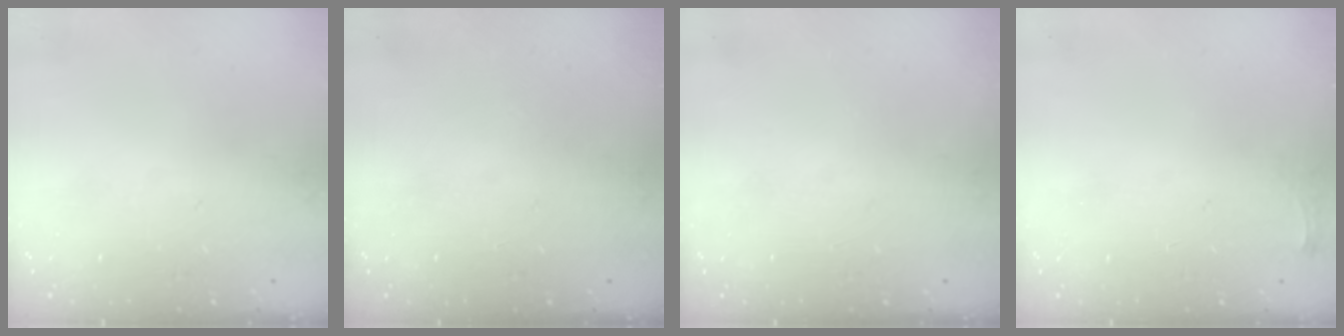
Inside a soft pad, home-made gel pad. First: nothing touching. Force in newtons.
{"total": 0.0}
{"total": 0.0}
{"total": 2.8, "press": 2.8, "slide": 0.4}